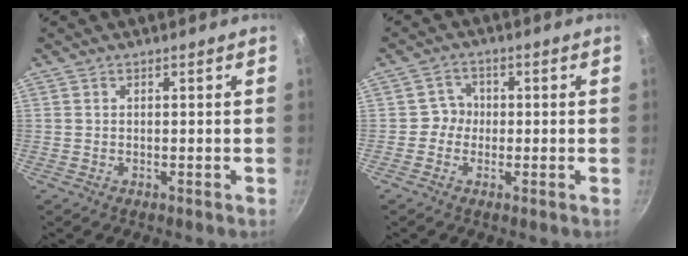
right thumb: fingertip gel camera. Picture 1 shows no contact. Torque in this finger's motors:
{"motor_torque": [0.54, 0.26, 0.40, -0.05, -0.02]}